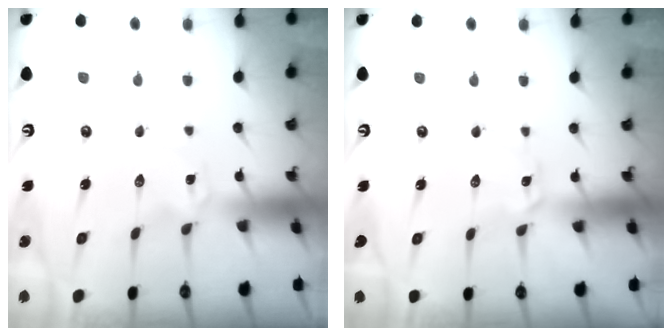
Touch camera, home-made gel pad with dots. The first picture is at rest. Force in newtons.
{"total": 1.8, "press": 1.8, "slide": 0.1}